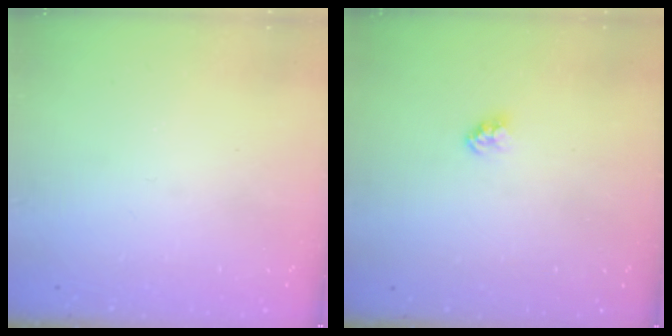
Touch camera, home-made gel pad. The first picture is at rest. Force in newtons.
{"total": 2.4, "press": 2.4, "slide": 0.1}